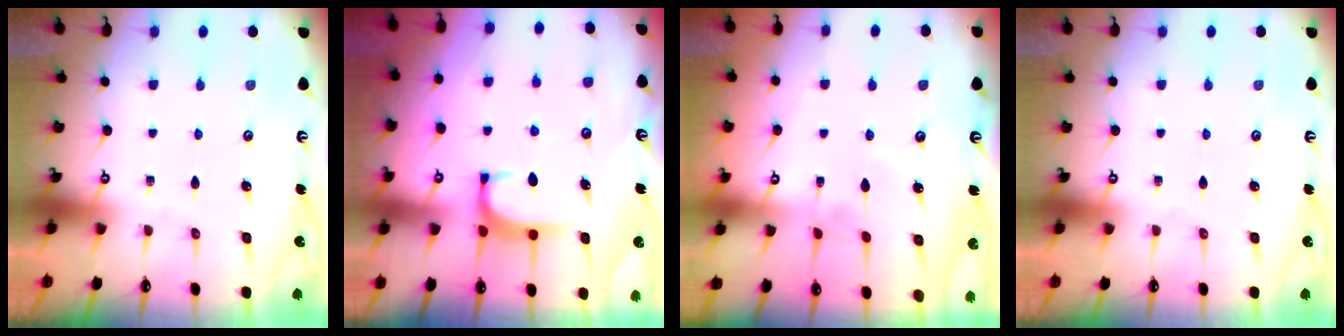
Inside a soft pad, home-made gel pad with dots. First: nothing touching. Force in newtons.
{"total": 1.6, "press": 1.5, "slide": 0.5}
{"total": 3.9, "press": 3.9, "slide": 0.1}
{"total": 0.0}